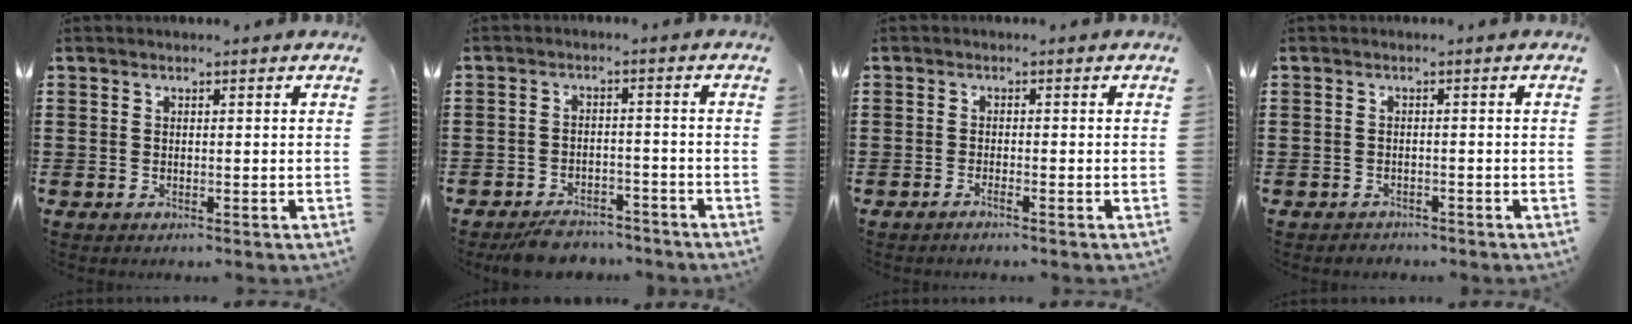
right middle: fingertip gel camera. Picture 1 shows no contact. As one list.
[{"total": 3.9, "force": [-3.7, 1.0, 0.6], "torque": [-0.012, 0.010, -0.075]}, {"total": 1.1, "force": [-0.8, 0.0, 0.7], "torque": [-0.012, -0.003, -0.015]}, {"total": 1.0, "force": [-1.0, 0.3, -0.1], "torque": [-0.002, 0.002, -0.022]}]